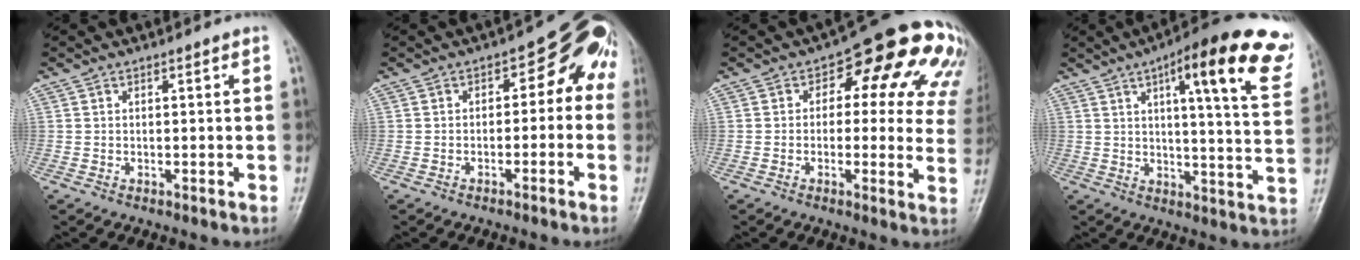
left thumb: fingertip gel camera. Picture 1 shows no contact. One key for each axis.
{"total": 7.7, "fx": -0.7, "fy": 4.9, "fz": 5.9, "tx": -0.035, "ty": 0.044, "tz": -0.020}
{"total": 15.8, "fx": 5.4, "fy": 9.1, "fz": 11.8, "tx": -0.078, "ty": 0.011, "tz": 0.044}
{"total": 22.1, "fx": 11.5, "fy": 4.9, "fz": 18.2, "tx": -0.222, "ty": -0.027, "tz": 0.139}